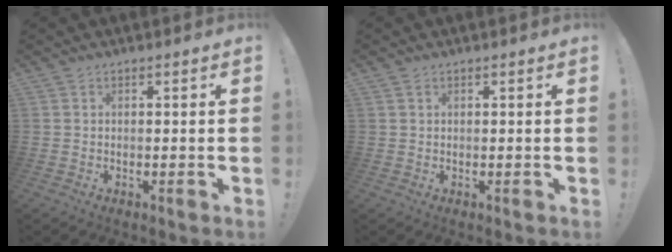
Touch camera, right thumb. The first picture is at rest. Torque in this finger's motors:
{"motor_torque": [-0.07, -0.17, 0.24, 0.02, 0.01]}